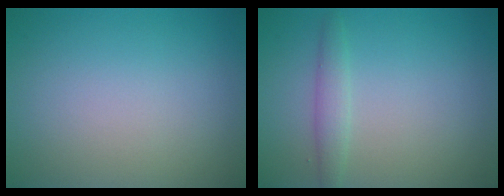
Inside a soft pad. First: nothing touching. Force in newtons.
{"total": 1.7, "press": 1.7, "slide": 0.1}